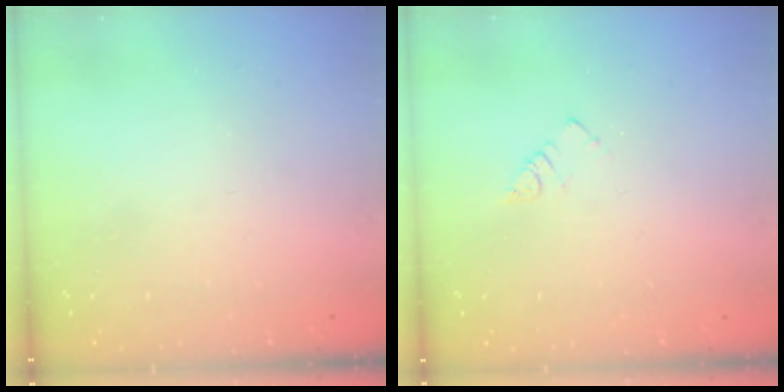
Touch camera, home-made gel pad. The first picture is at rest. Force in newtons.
{"total": 2.3, "press": 2.3, "slide": 0.4}